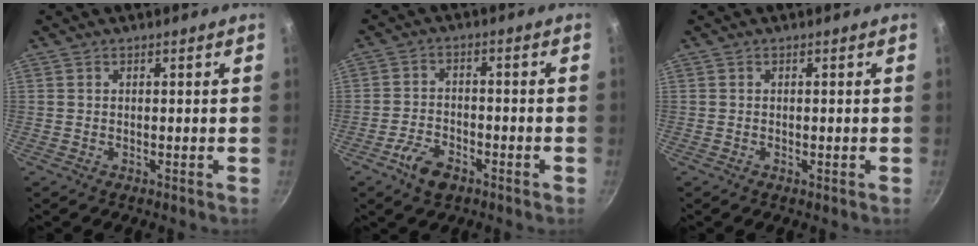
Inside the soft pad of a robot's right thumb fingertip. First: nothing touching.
{"total": 6.2, "force": [-3.7, 3.2, 3.8], "torque": [-0.069, 0.023, -0.070]}
{"total": 0.6, "force": [-0.2, 0.2, 0.6], "torque": [-0.008, 0.001, -0.003]}